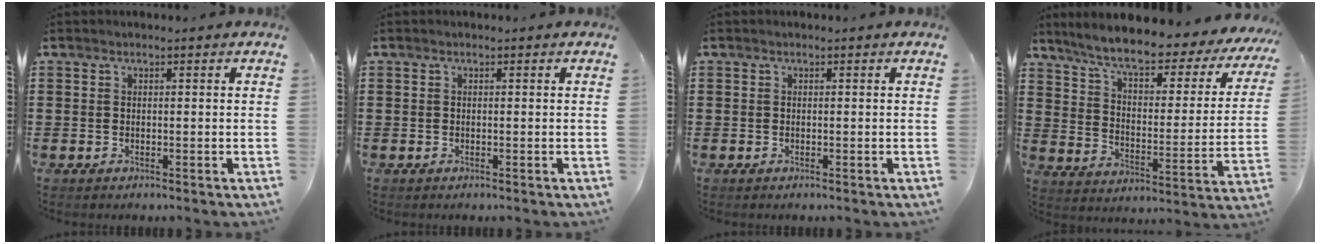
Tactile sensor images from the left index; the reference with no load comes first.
{"total": 0.0}
{"total": 0.0}
{"total": 8.4, "force": [6.8, 1.0, 4.9], "torque": [-0.112, -0.043, 0.110]}